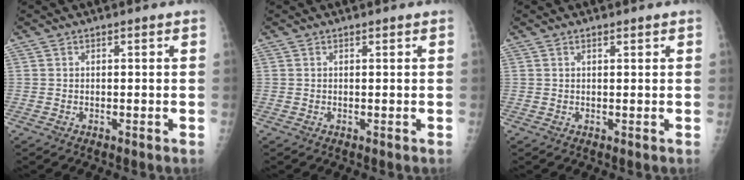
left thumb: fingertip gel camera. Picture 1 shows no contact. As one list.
[{"total": 0.0}, {"total": 0.6, "force": [0.4, 0.2, 0.5], "torque": [-0.003, 0.000, 0.006]}]